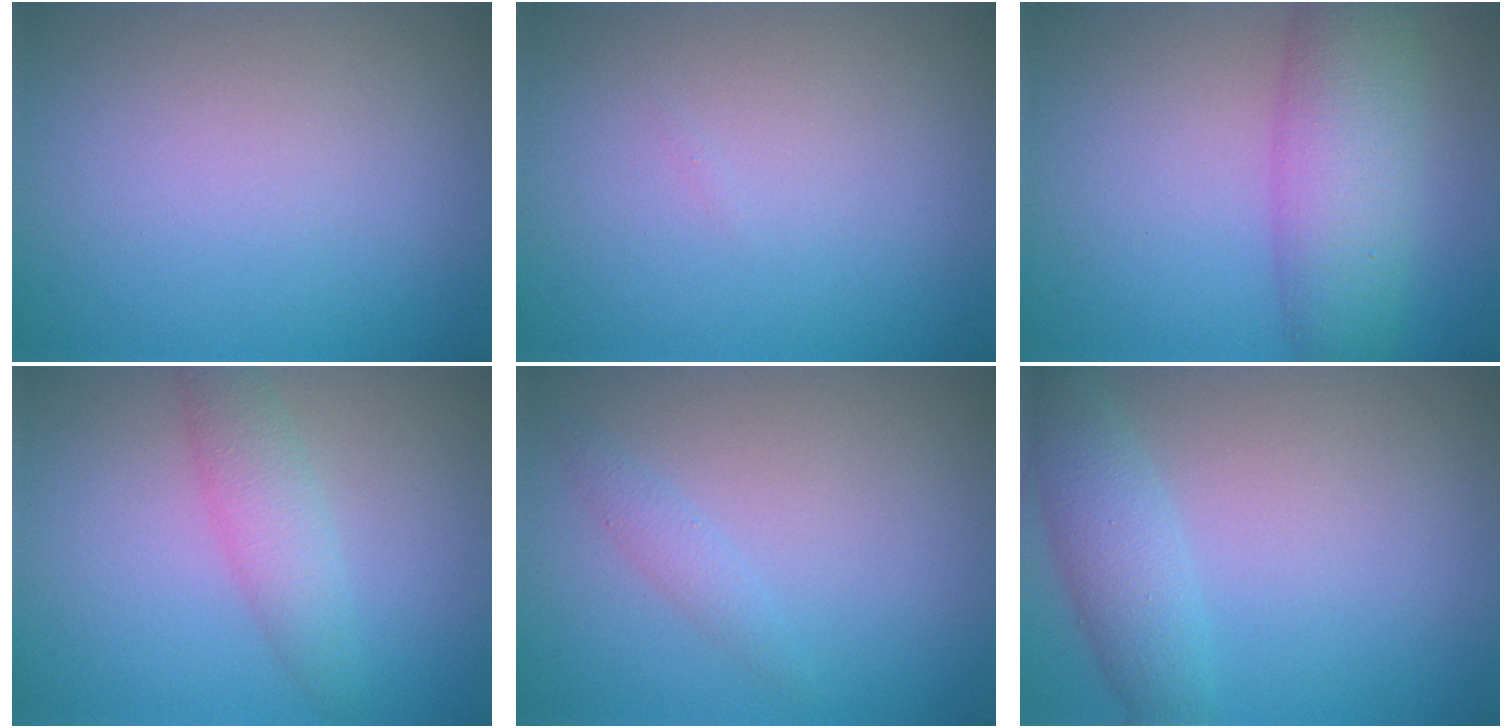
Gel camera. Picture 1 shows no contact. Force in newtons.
{"total": 0.0}
{"total": 6.7, "press": 6.7, "slide": 0.2}
{"total": 2.9, "press": 2.9, "slide": 0.0}
{"total": 1.2, "press": 1.2, "slide": 0.0}
{"total": 3.5, "press": 3.5, "slide": 0.1}